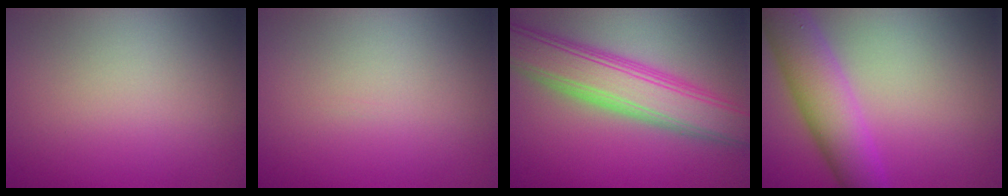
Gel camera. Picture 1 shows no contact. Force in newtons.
{"total": 0.0}
{"total": 8.0, "press": 8.0, "slide": 0.4}
{"total": 6.7, "press": 6.7, "slide": 0.0}